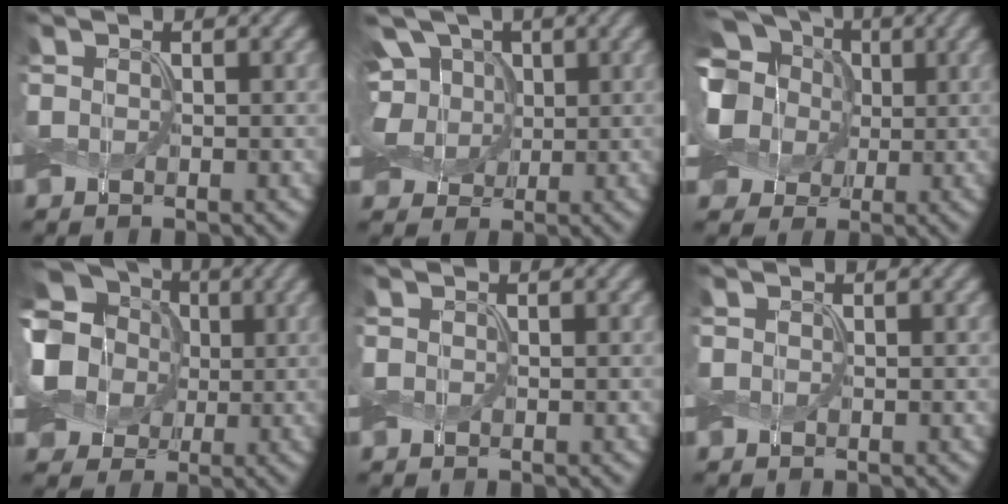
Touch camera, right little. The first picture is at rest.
{"total": 10.2, "force": [3.2, 7.7, 5.9], "torque": [-0.109, 0.033, 0.026]}
{"total": 10.8, "force": [2.2, 9.0, 5.7], "torque": [-0.151, 0.047, 0.003]}
{"total": 14.9, "force": [2.6, 13.0, 6.7], "torque": [-0.189, 0.044, 0.015]}
{"total": 0.0}
{"total": 0.0}